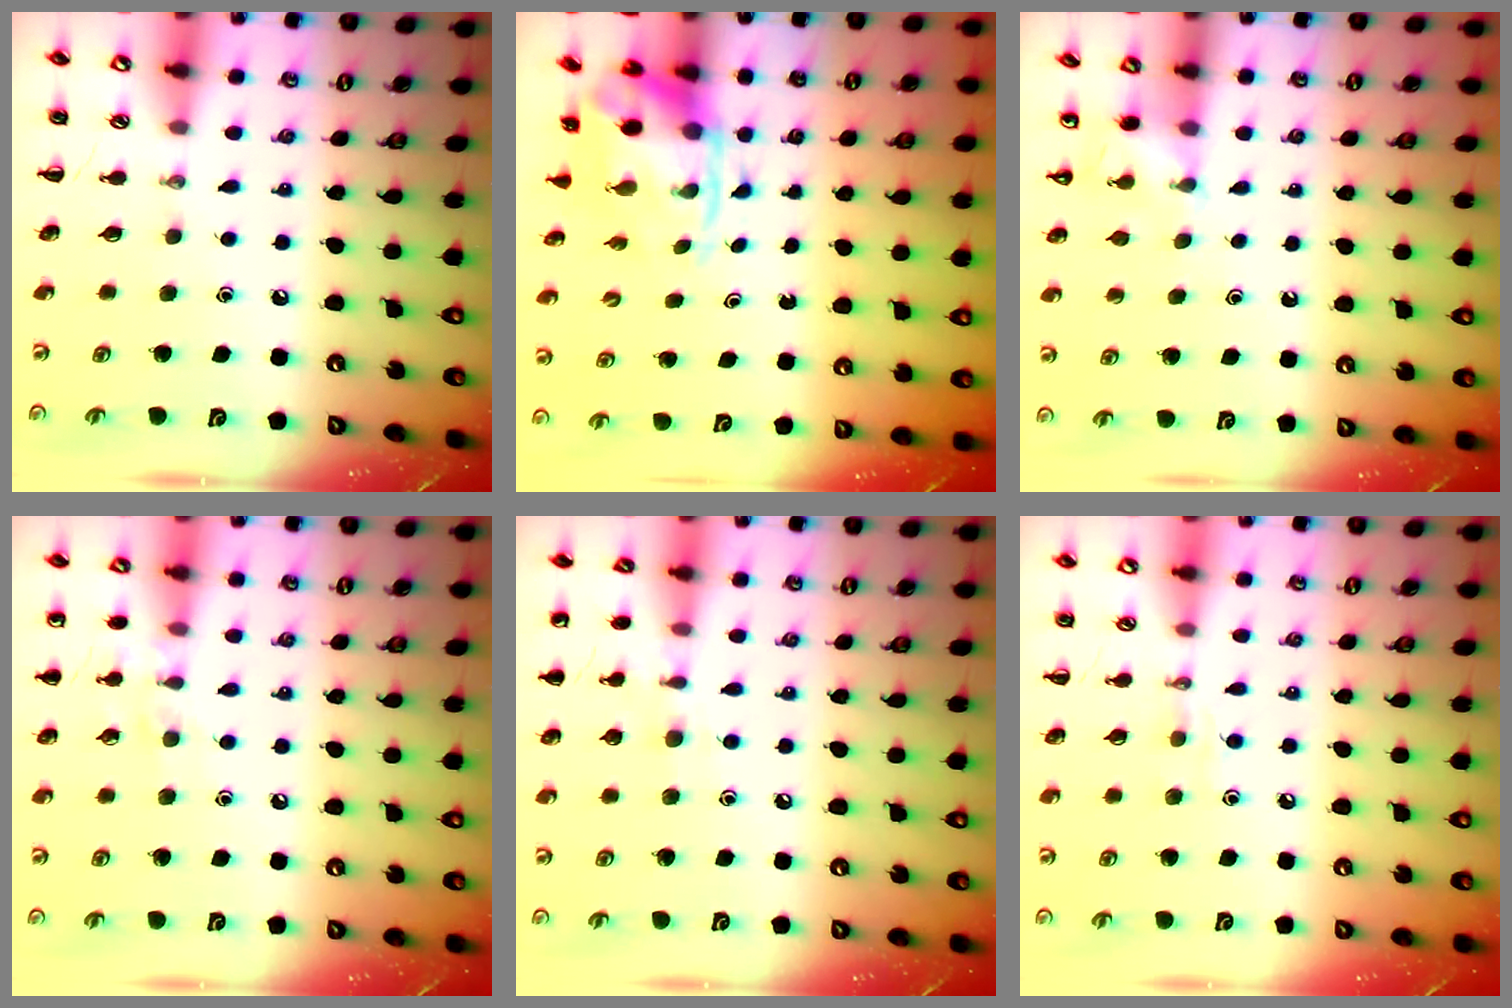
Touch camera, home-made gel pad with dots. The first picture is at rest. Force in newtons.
{"total": 3.7, "press": 3.7, "slide": 0.8}
{"total": 5.2, "press": 5.0, "slide": 1.5}
{"total": 6.8, "press": 6.5, "slide": 2.0}
{"total": 6.7, "press": 6.5, "slide": 1.9}
{"total": 3.6, "press": 3.5, "slide": 1.0}